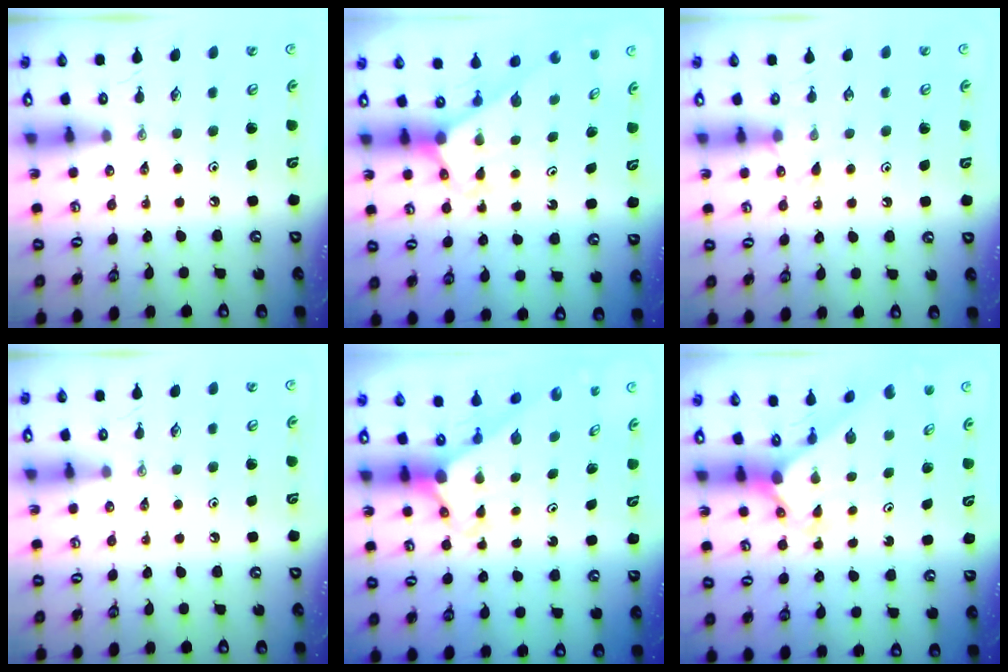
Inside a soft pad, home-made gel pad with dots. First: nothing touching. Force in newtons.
{"total": 2.6, "press": 2.6, "slide": 0.2}
{"total": 5.2, "press": 5.2, "slide": 0.5}
{"total": 0.0}
{"total": 2.7, "press": 2.7, "slide": 0.2}
{"total": 2.5, "press": 2.5, "slide": 0.2}